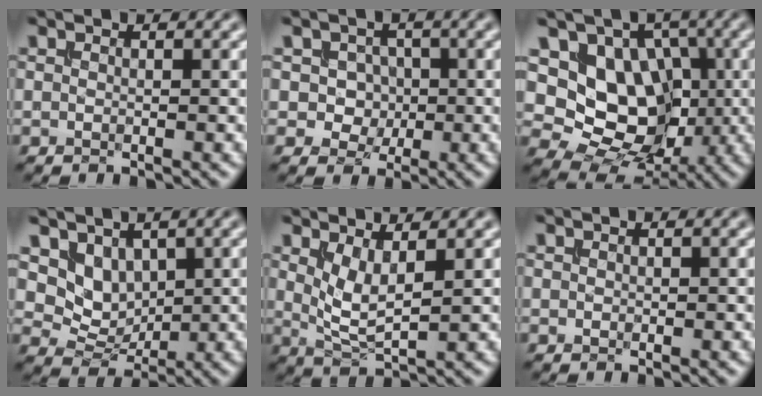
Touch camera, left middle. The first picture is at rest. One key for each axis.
{"total": 3.0, "fx": 0.1, "fy": 2.6, "fz": 1.4, "tx": -0.016, "ty": 0.005, "tz": -0.003}
{"total": 9.9, "fx": 0.4, "fy": 8.0, "fz": 5.8, "tx": -0.079, "ty": -0.003, "tz": -0.012}
{"total": 4.1, "fx": 1.6, "fy": 3.1, "fz": 2.1, "tx": -0.041, "ty": -0.014, "tz": 0.027}
{"total": 3.0, "fx": 1.2, "fy": 1.0, "fz": 2.5, "tx": -0.061, "ty": -0.013, "tz": 0.031}
{"total": 0.0}